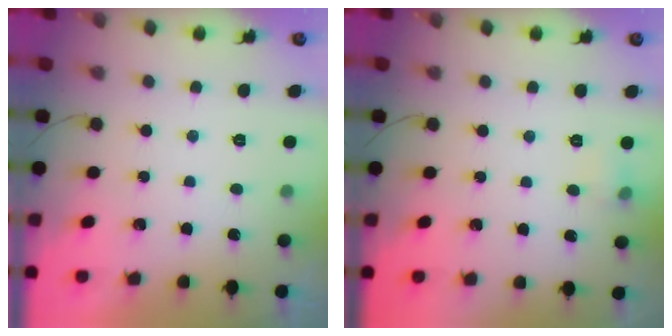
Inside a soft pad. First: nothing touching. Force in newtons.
{"total": 4.9, "press": 4.6, "slide": 1.5}